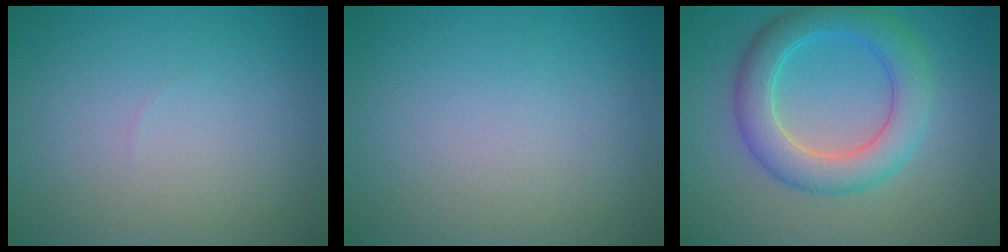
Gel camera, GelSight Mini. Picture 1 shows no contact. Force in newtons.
{"total": 0.0}
{"total": 5.4, "press": 5.4, "slide": 0.1}